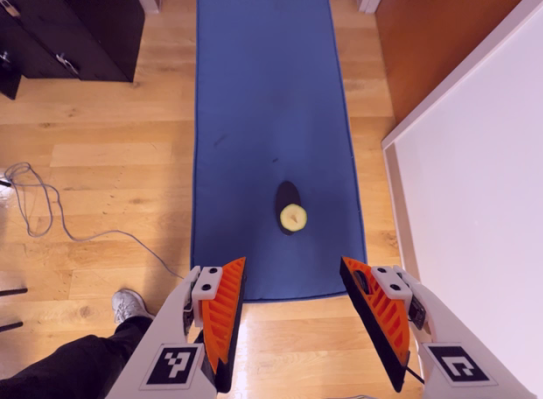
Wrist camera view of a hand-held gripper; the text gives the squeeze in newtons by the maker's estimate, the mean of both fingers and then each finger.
{"total": 0.8, "left": 1.2, "right": 0.4}